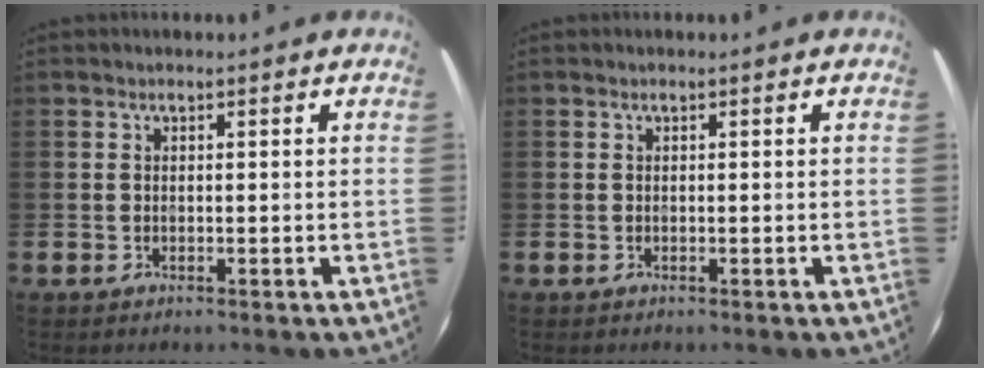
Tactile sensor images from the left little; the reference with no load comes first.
{"total": 0.0}